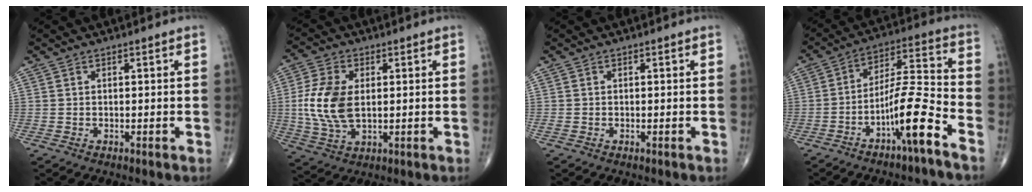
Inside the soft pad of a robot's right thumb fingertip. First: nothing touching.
{"total": 11.1, "force": [0.7, 6.3, 9.1], "torque": [-0.197, -0.002, 0.018]}
{"total": 0.0}
{"total": 12.0, "force": [-6.8, 1.1, 9.9], "torque": [-0.185, 0.056, -0.123]}